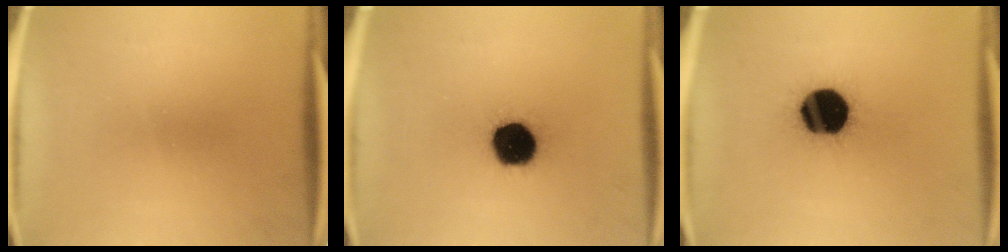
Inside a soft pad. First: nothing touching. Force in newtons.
{"total": 14.8}
{"total": 19.9}